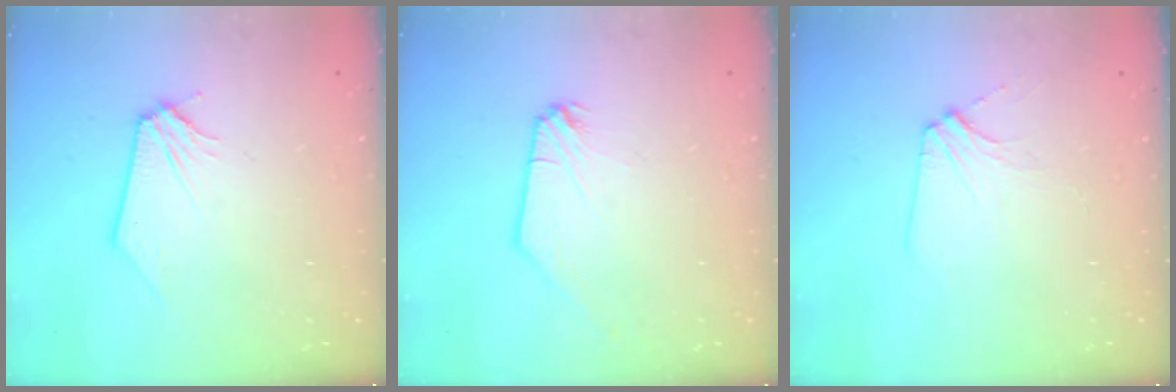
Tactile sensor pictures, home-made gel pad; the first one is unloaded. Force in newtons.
{"total": 0.0}
{"total": 4.4, "press": 4.3, "slide": 0.5}